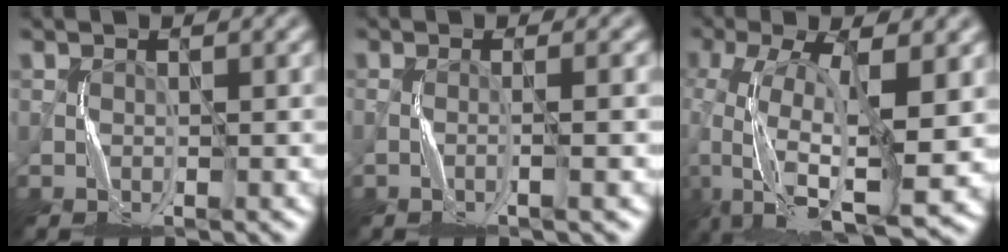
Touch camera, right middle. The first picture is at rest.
{"total": 1.7, "force": [-0.3, 0.4, 1.6], "torque": [-0.016, 0.004, -0.011]}
{"total": 11.1, "force": [-2.5, 4.3, 9.9], "torque": [-0.192, -0.007, -0.050]}